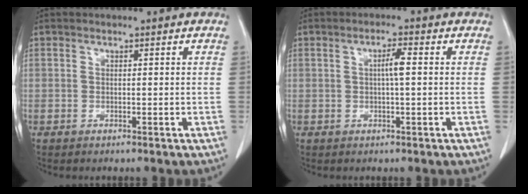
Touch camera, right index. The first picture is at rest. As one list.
[{"total": 2.6, "force": [0.2, 0.1, 2.6], "torque": [-0.046, 0.003, 0.003]}]